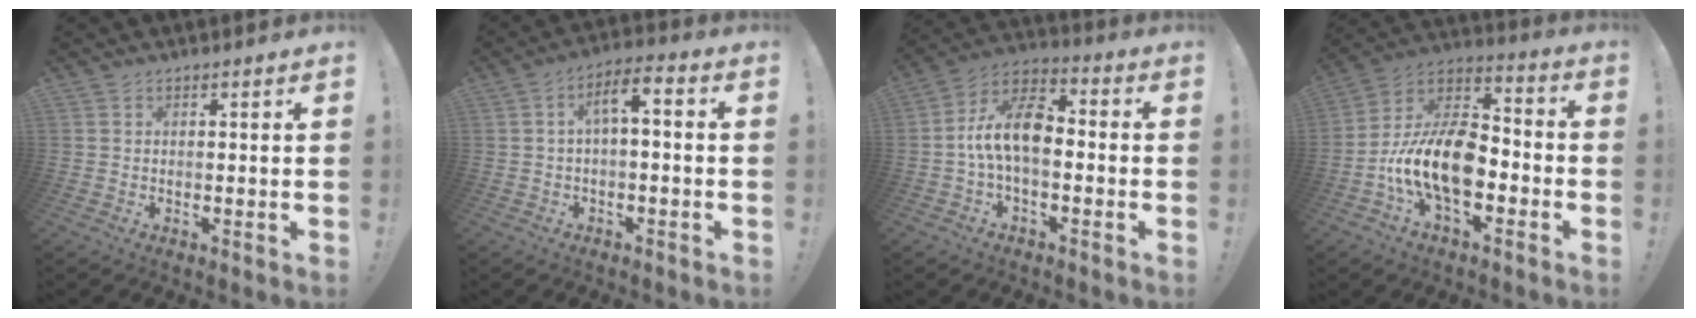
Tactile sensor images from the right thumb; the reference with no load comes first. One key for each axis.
{"total": 6.1, "fx": 0.2, "fy": 2.2, "fz": 5.7, "tx": -0.094, "ty": 0.005, "tz": 0.002}
{"total": 12.4, "fx": -0.8, "fy": 6.9, "fz": 10.3, "tx": -0.196, "ty": 0.012, "tz": -0.014}
{"total": 18.1, "fx": -5.4, "fy": 10.5, "fz": 13.8, "tx": -0.255, "ty": 0.022, "tz": -0.088}